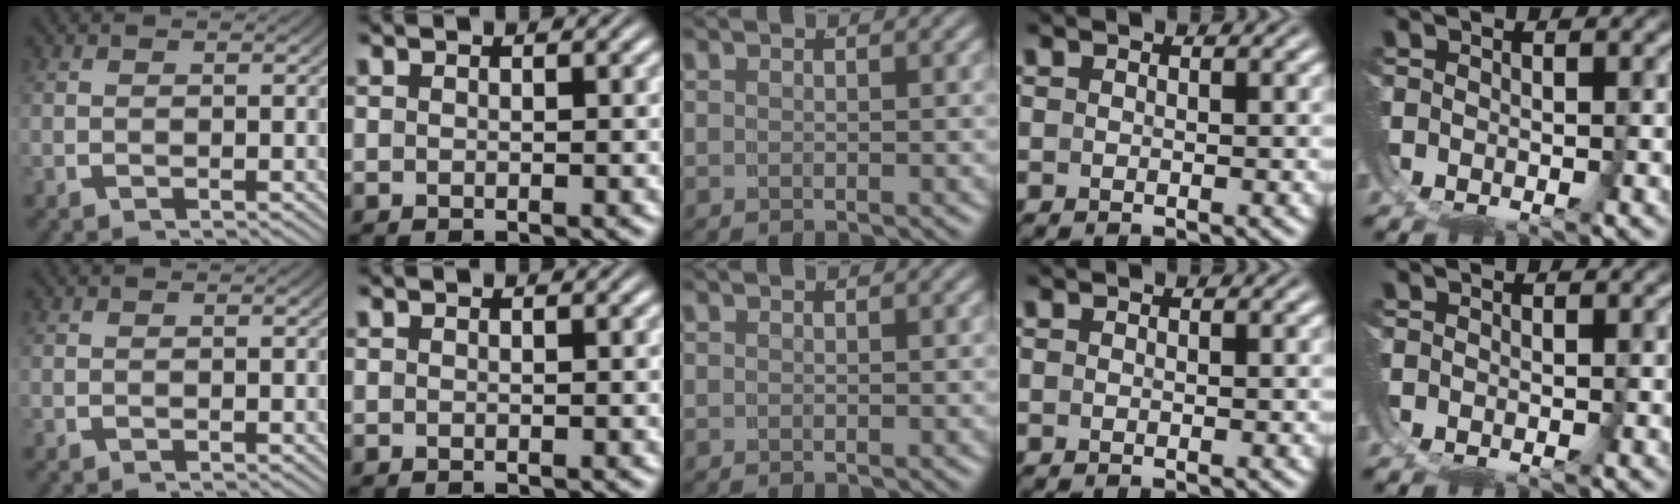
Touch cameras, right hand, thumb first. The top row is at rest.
{}